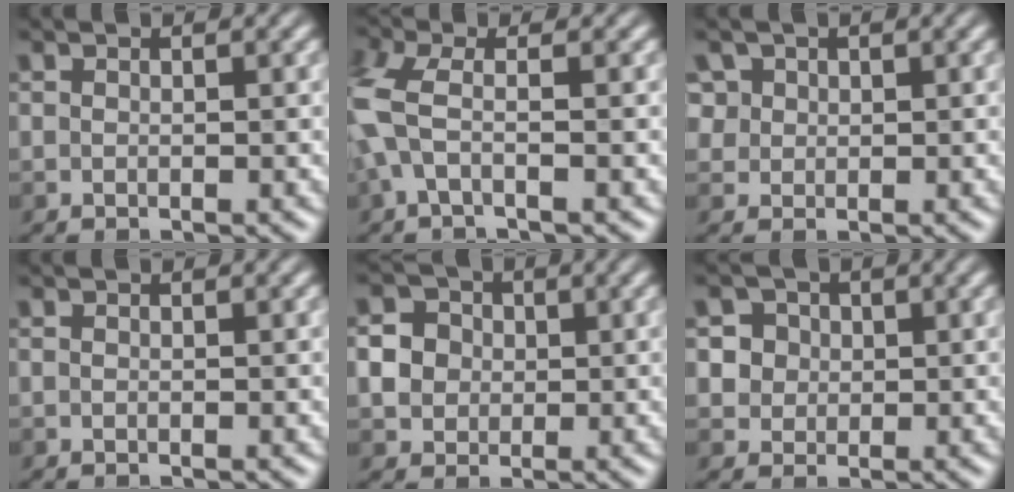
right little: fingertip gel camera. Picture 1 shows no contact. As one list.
[{"total": 3.4, "force": [-0.4, 1.1, 3.2], "torque": [-0.089, 0.010, -0.012]}, {"total": 5.6, "force": [2.9, 4.1, 2.4], "torque": [-0.049, 0.021, 0.038]}, {"total": 0.0}, {"total": 5.3, "force": [0.3, 4.9, 2.0], "torque": [-0.039, 0.028, 0.002]}, {"total": 4.9, "force": [1.9, 4.2, 1.7], "torque": [-0.022, 0.022, 0.026]}]